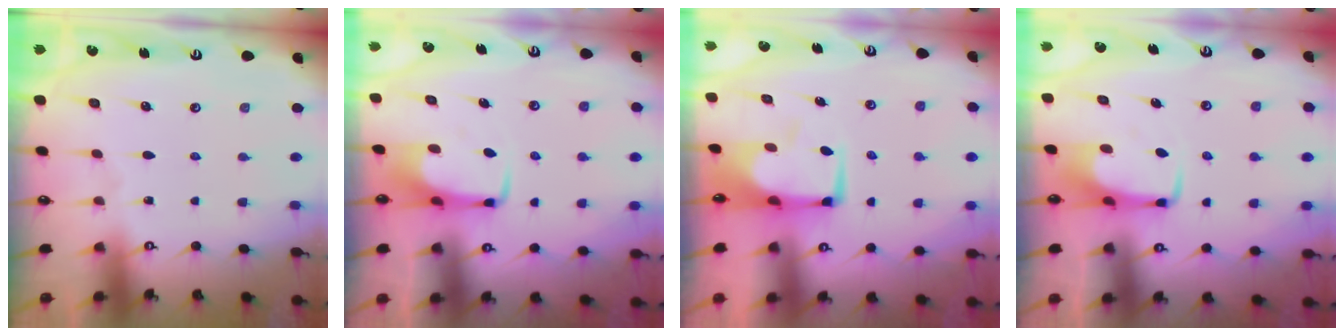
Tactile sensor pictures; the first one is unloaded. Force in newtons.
{"total": 2.9, "press": 2.9, "slide": 0.3}
{"total": 0.0}
{"total": 2.9, "press": 2.9, "slide": 0.3}